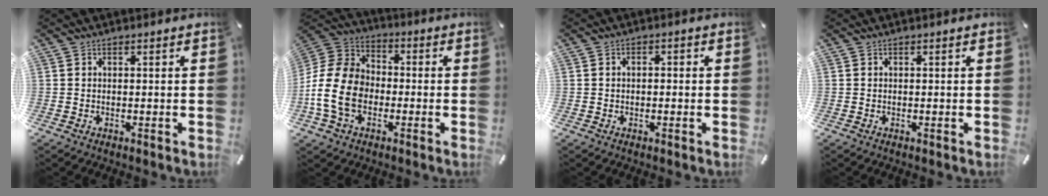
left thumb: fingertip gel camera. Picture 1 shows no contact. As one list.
[{"total": 14.7, "force": [-4.3, 11.3, 8.5], "torque": [-0.195, 0.038, -0.077]}, {"total": 1.3, "force": [-0.4, 0.9, 0.8], "torque": [-0.015, 0.004, -0.010]}, {"total": 0.0}]